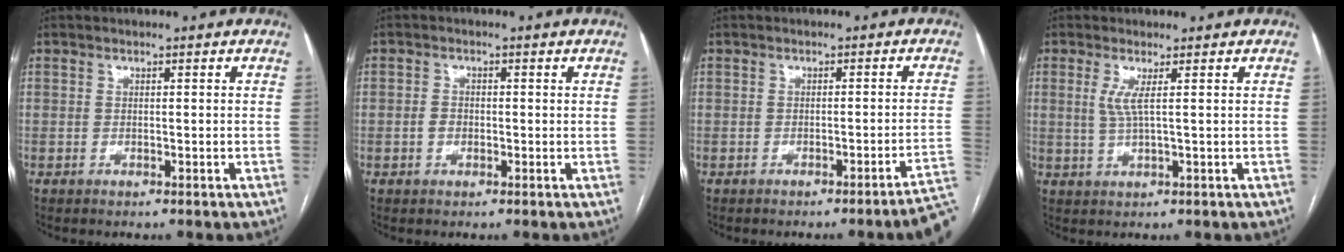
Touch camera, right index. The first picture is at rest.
{"total": 1.7, "force": [-0.4, 1.3, 1.0], "torque": [-0.015, 0.006, -0.005]}
{"total": 5.9, "force": [-4.4, -1.0, 3.7], "torque": [-0.015, 0.006, -0.055]}
{"total": 2.7, "force": [0.8, -0.3, 2.6], "torque": [-0.061, -0.001, 0.021]}